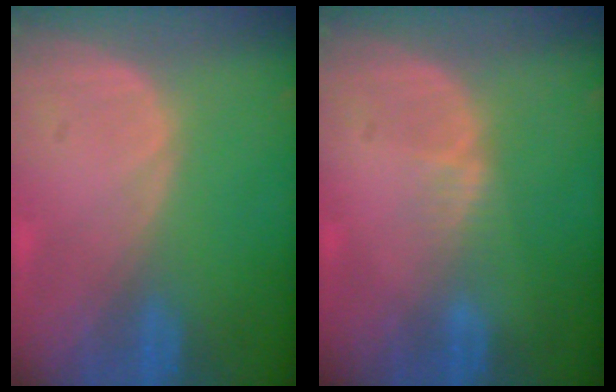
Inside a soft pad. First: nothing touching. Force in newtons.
{"total": 1.3, "press": 1.3, "slide": 0.2}